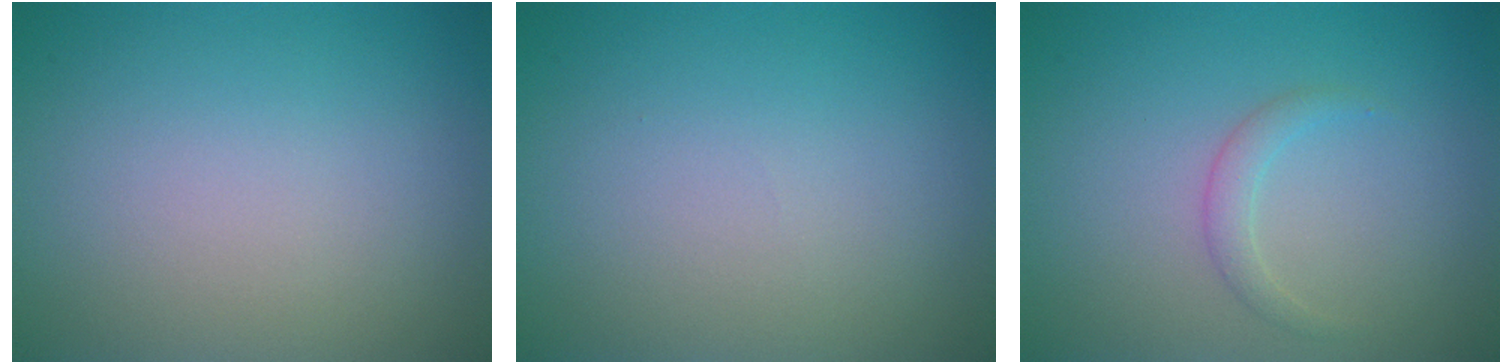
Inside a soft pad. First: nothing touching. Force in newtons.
{"total": 0.0}
{"total": 1.2, "press": 1.2, "slide": 0.1}